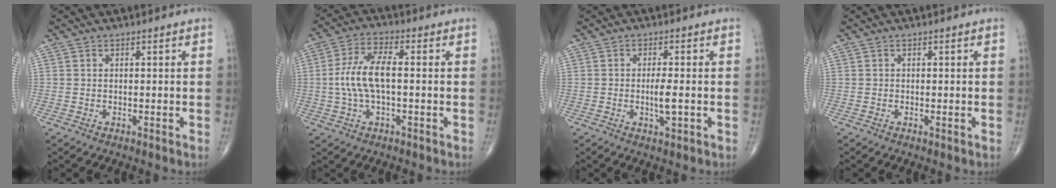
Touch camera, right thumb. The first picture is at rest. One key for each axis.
{"total": 9.2, "fx": -0.3, "fy": 3.7, "fz": 8.5, "tx": -0.188, "ty": 0.021, "tz": -0.007}
{"total": 3.4, "fx": -0.6, "fy": 0.8, "fz": 3.3, "tx": -0.063, "ty": -0.004, "tz": -0.010}
{"total": 0.0}